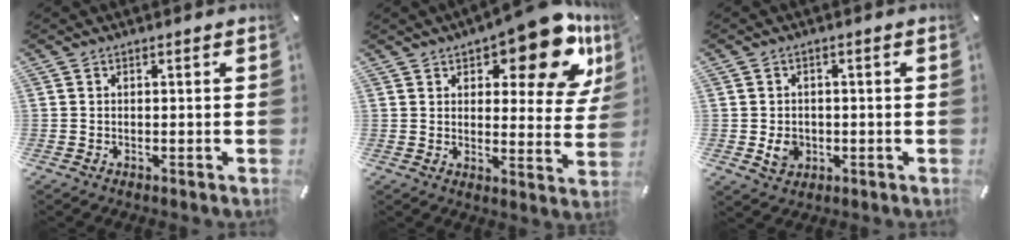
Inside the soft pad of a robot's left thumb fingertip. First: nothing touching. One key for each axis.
{"total": 16.5, "fx": 10.4, "fy": 6.2, "fz": 11.2, "tx": -0.134, "ty": -0.073, "tz": 0.169}
{"total": 4.6, "fx": -0.8, "fy": 4.0, "fz": 2.2, "tx": -0.028, "ty": -0.002, "tz": -0.013}